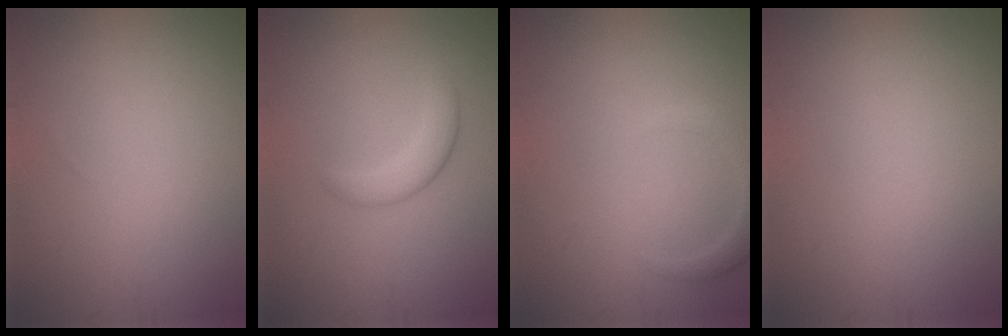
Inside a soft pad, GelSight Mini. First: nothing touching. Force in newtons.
{"total": 2.3, "press": 2.3, "slide": 0.1}
{"total": 2.0, "press": 2.0, "slide": 0.3}
{"total": 0.0}